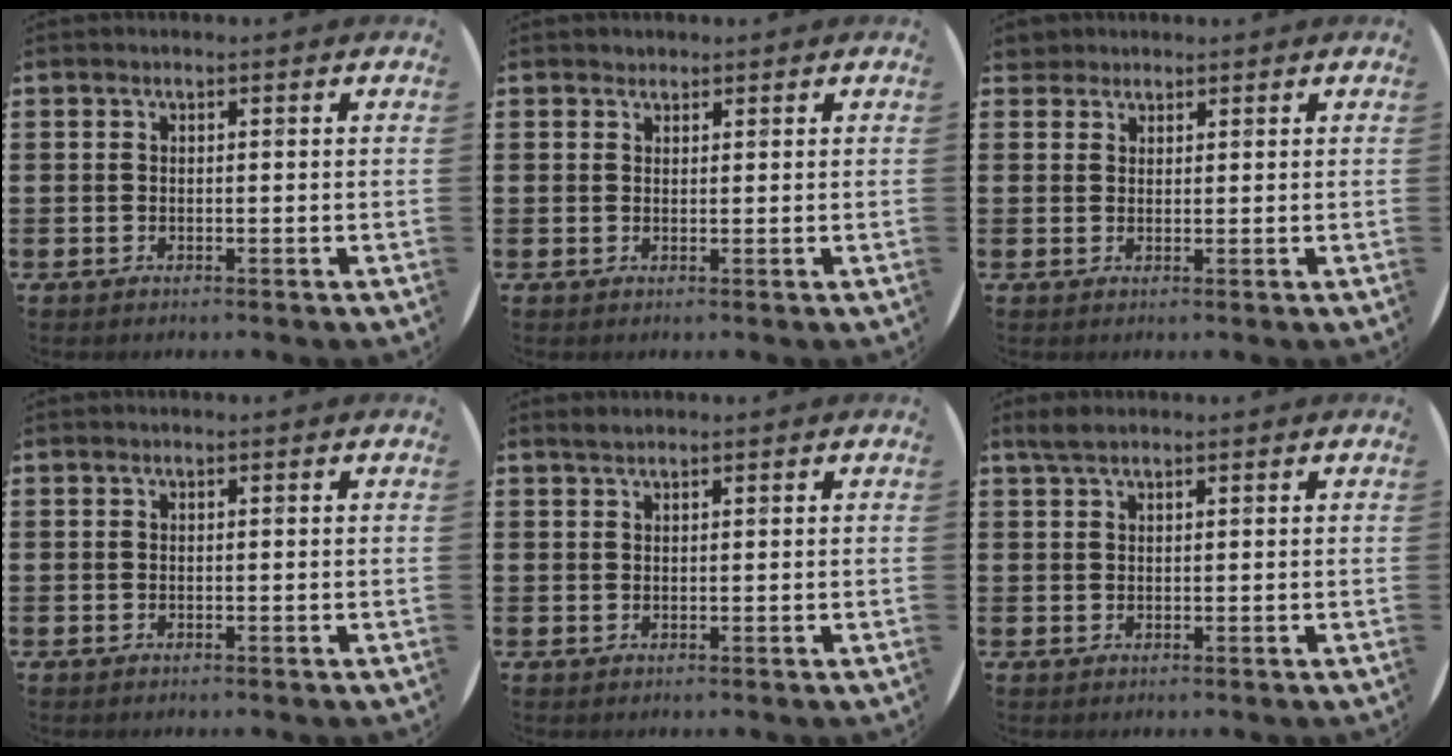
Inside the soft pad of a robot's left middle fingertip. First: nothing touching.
{"total": 0.9, "force": [0.9, 0.3, -0.1], "torque": [0.000, 0.001, 0.018]}
{"total": 2.0, "force": [1.8, 0.8, 0.0], "torque": [0.003, 0.002, 0.036]}
{"total": 0.0}
{"total": 0.9, "force": [0.9, 0.1, 0.2], "torque": [-0.005, 0.001, 0.018]}
{"total": 2.1, "force": [1.6, 0.7, 1.0], "torque": [-0.024, 0.005, 0.030]}